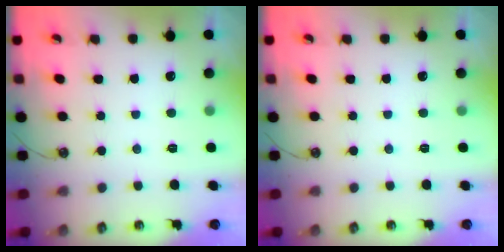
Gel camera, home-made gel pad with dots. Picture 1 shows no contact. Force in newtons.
{"total": 0.0}